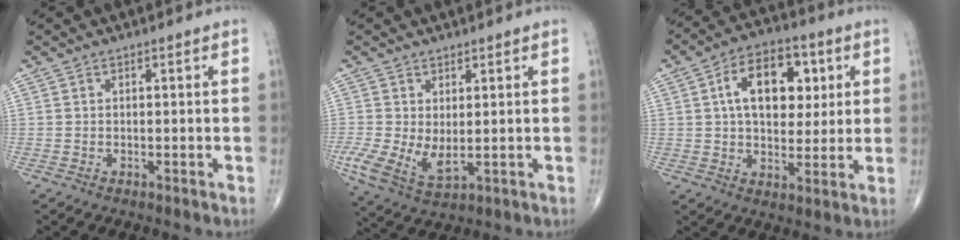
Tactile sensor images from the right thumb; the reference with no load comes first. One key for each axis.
{"total": 7.2, "fx": 0.0, "fy": 3.8, "fz": 6.1, "tx": -0.129, "ty": -0.008, "tz": 0.012}
{"total": 14.4, "fx": 3.7, "fy": 8.8, "fz": 10.8, "tx": -0.128, "ty": 0.003, "tz": 0.055}